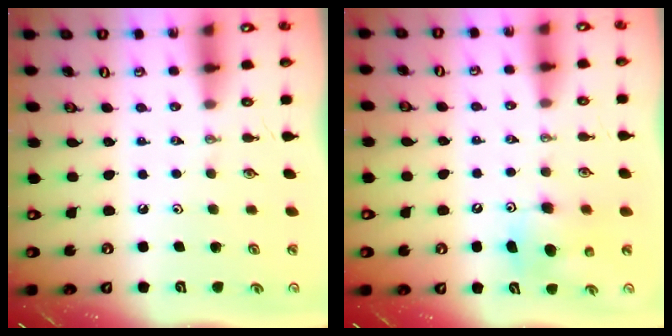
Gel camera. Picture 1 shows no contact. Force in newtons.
{"total": 7.3, "press": 7.0, "slide": 1.7}